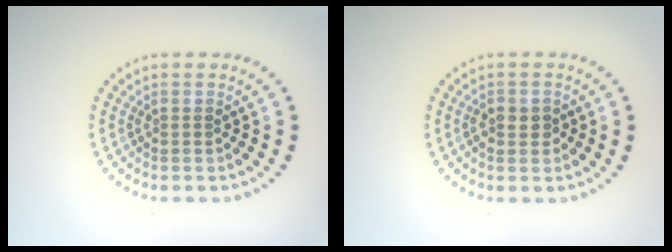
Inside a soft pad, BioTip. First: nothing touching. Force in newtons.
{"total": 1.8, "press": 1.8, "slide": 0.4}